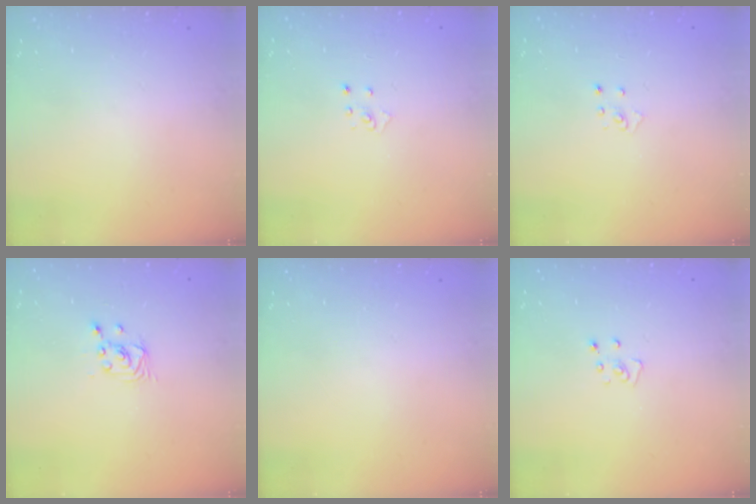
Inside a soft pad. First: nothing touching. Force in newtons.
{"total": 2.8, "press": 2.8, "slide": 0.3}
{"total": 2.8, "press": 2.8, "slide": 0.3}
{"total": 2.2, "press": 2.2, "slide": 0.2}
{"total": 0.0}
{"total": 2.8, "press": 2.8, "slide": 0.2}